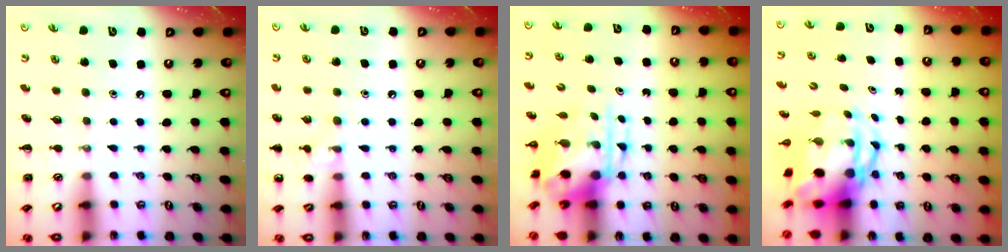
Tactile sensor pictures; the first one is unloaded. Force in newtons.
{"total": 9.0, "press": 8.8, "slide": 1.7}
{"total": 6.1, "press": 5.9, "slide": 1.4}
{"total": 6.7, "press": 6.4, "slide": 1.9}